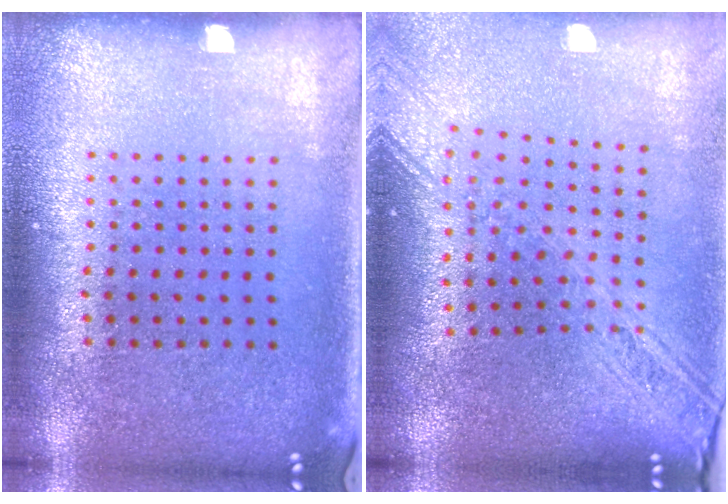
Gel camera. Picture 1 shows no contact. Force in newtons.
{"total": 2.6, "press": 2.1, "slide": 1.6}